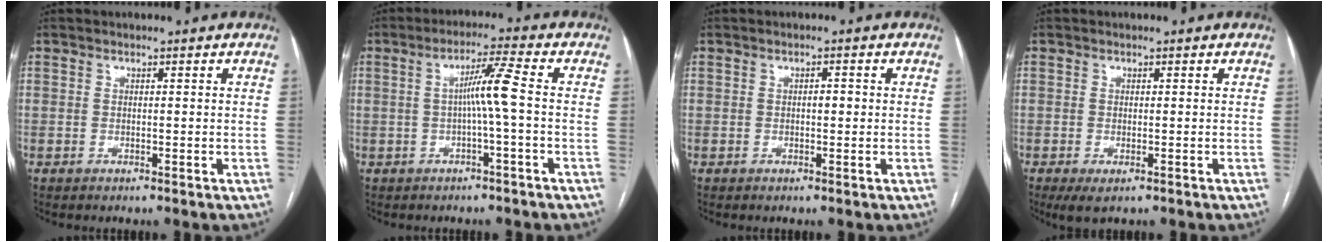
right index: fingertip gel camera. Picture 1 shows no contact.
{"total": 5.4, "force": [-0.4, -0.9, 5.3], "torque": [-0.092, 0.013, -0.004]}
{"total": 1.3, "force": [0.0, 0.6, 1.1], "torque": [-0.016, 0.003, -0.001]}
{"total": 2.7, "force": [-1.5, 1.0, 2.1], "torque": [-0.027, -0.004, -0.016]}